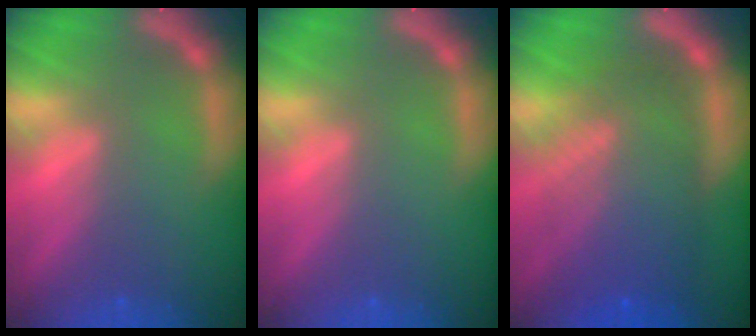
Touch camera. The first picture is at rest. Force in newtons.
{"total": 0.0}
{"total": 9.6}